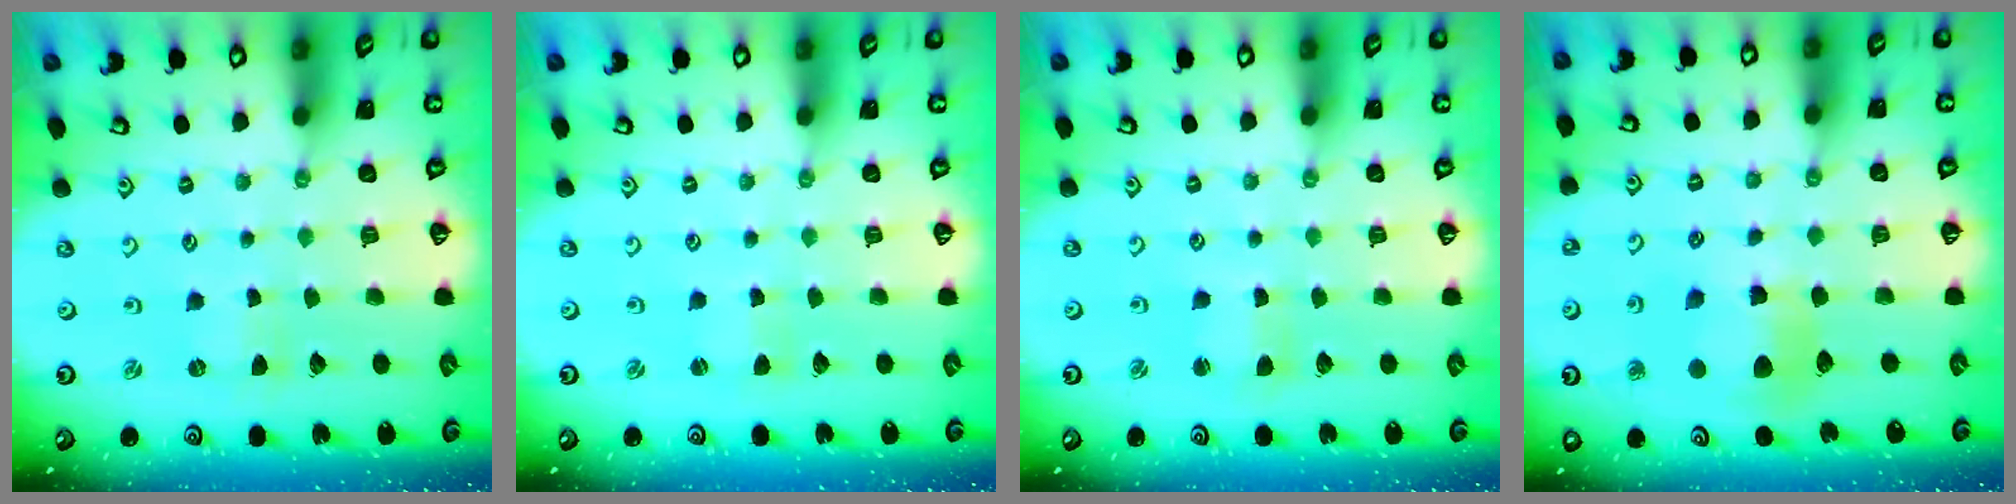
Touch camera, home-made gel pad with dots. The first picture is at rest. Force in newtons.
{"total": 1.0, "press": 0.9, "slide": 0.2}
{"total": 2.6, "press": 2.5, "slide": 0.3}
{"total": 9.9, "press": 9.8, "slide": 1.3}